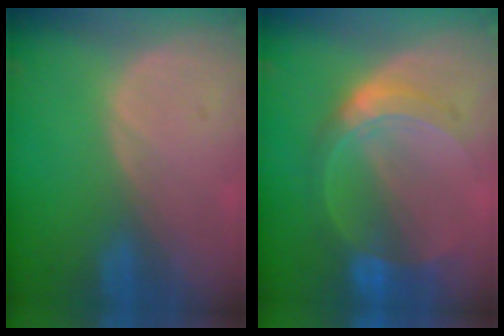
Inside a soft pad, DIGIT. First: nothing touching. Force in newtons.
{"total": 7.1, "press": 7.1, "slide": 0.4}